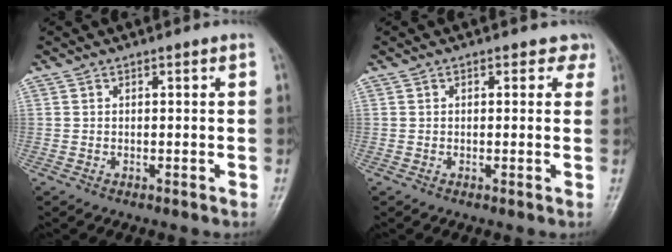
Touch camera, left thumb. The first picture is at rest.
{"total": 2.3, "force": [1.2, 1.7, 1.0], "torque": [0.016, -0.001, 0.007]}